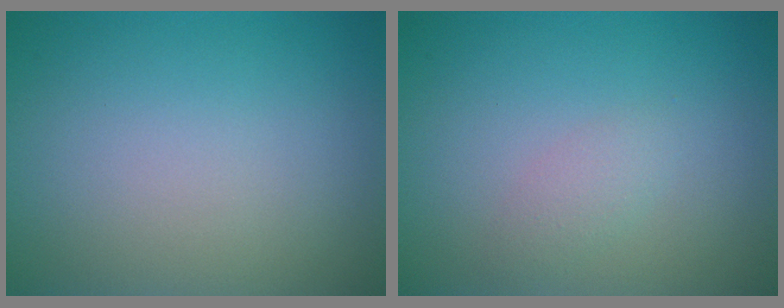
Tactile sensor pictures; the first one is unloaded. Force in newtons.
{"total": 1.2, "press": 1.2, "slide": 0.1}